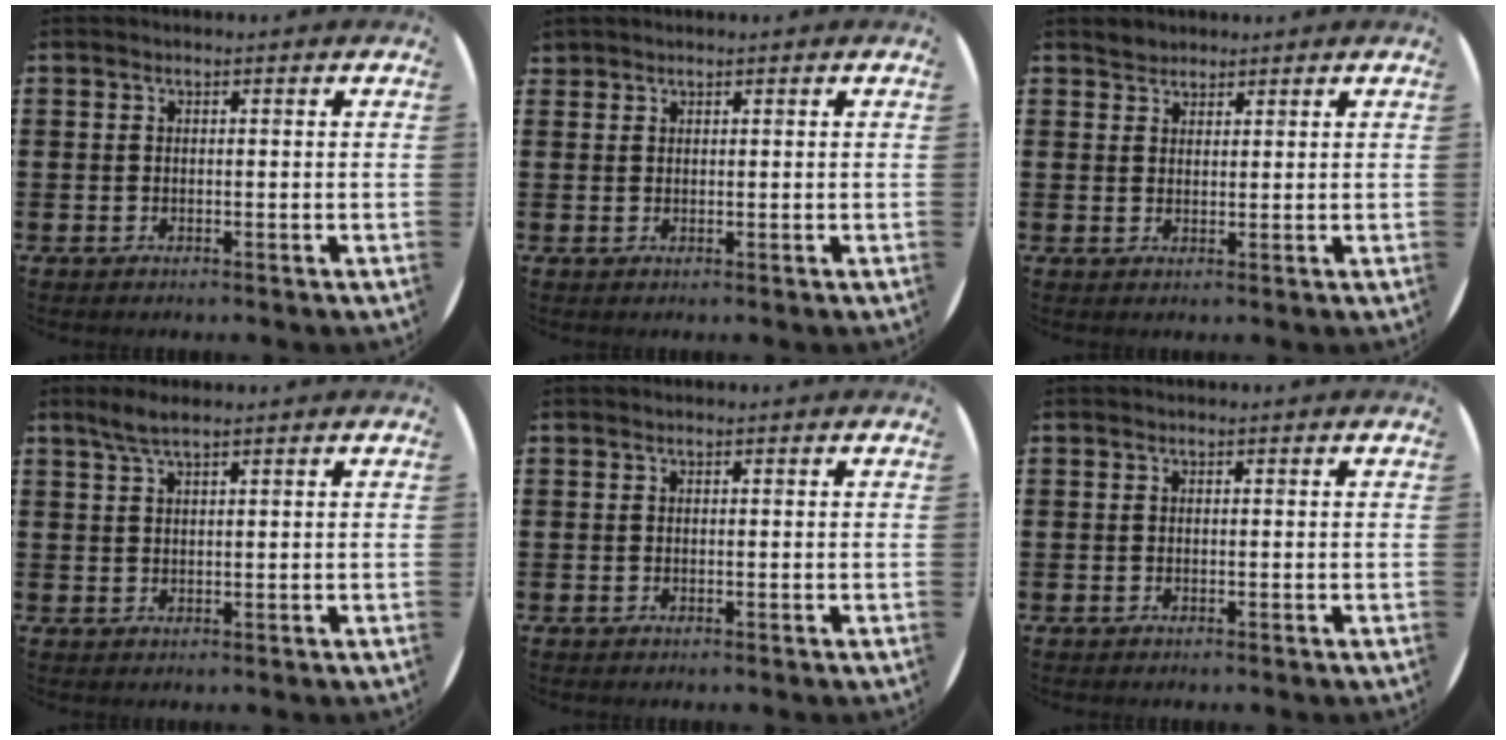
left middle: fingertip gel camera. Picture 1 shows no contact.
{"total": 0.8, "force": [0.8, 0.2, -0.2], "torque": [0.003, 0.003, 0.015]}
{"total": 1.8, "force": [1.7, 0.6, -0.2], "torque": [0.001, 0.002, 0.034]}
{"total": 2.6, "force": [2.0, 0.3, 1.6], "torque": [-0.034, 0.003, 0.035]}
{"total": 0.0}
{"total": 0.0}